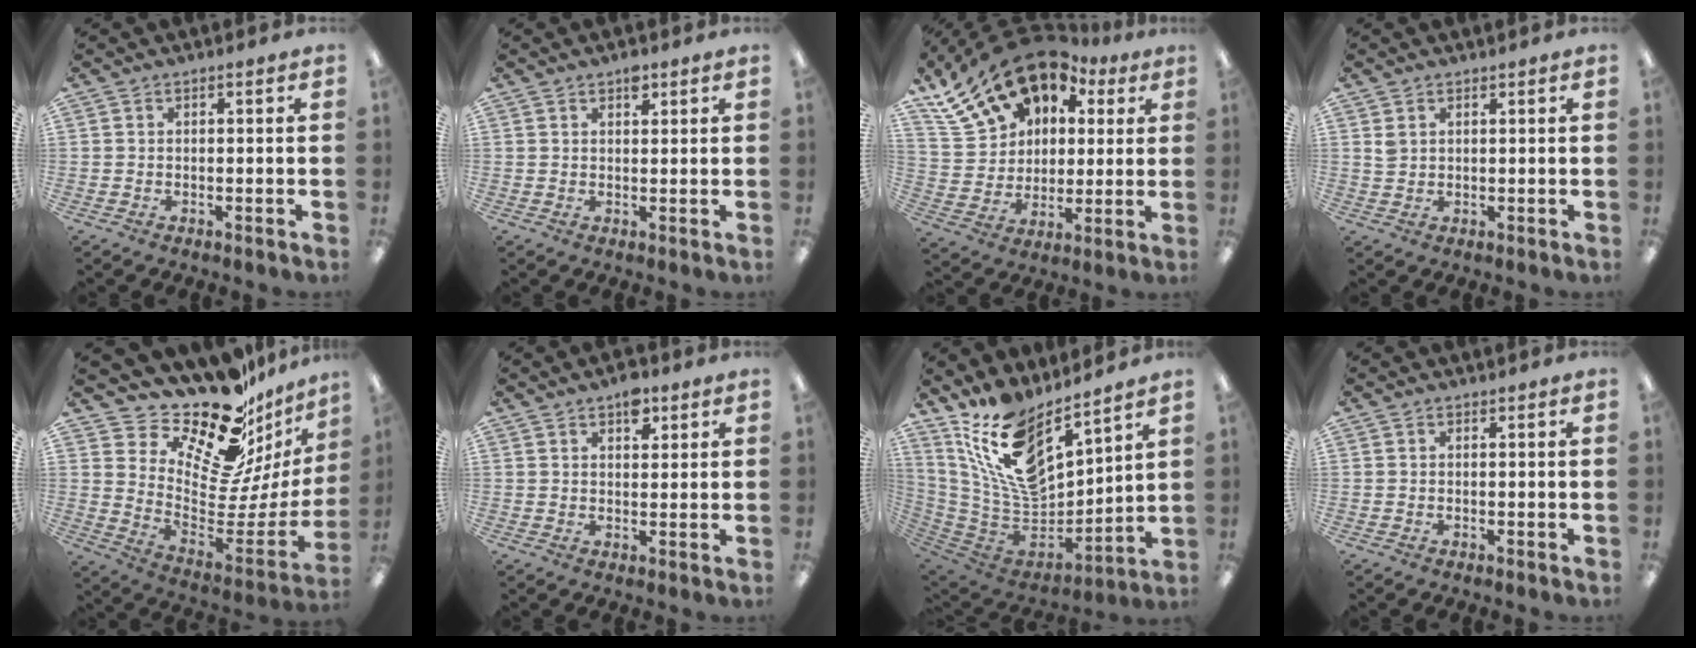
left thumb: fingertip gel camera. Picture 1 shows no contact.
{"total": 2.6, "force": [1.8, 1.3, 1.4], "torque": [-0.013, -0.005, 0.029]}
{"total": 19.8, "force": [13.4, 12.2, 7.8], "torque": [-0.160, -0.074, 0.253]}
{"total": 2.0, "force": [1.2, 1.3, 0.8], "torque": [-0.019, 0.002, 0.023]}
{"total": 20.6, "force": [17.3, 7.3, 8.4], "torque": [-0.110, -0.168, 0.292]}
{"total": 5.1, "force": [3.1, 2.8, 3.0], "torque": [-0.023, -0.014, 0.047]}
{"total": 17.4, "force": [11.3, 7.8, 10.7], "torque": [-0.216, -0.078, 0.202]}
{"total": 0.0}